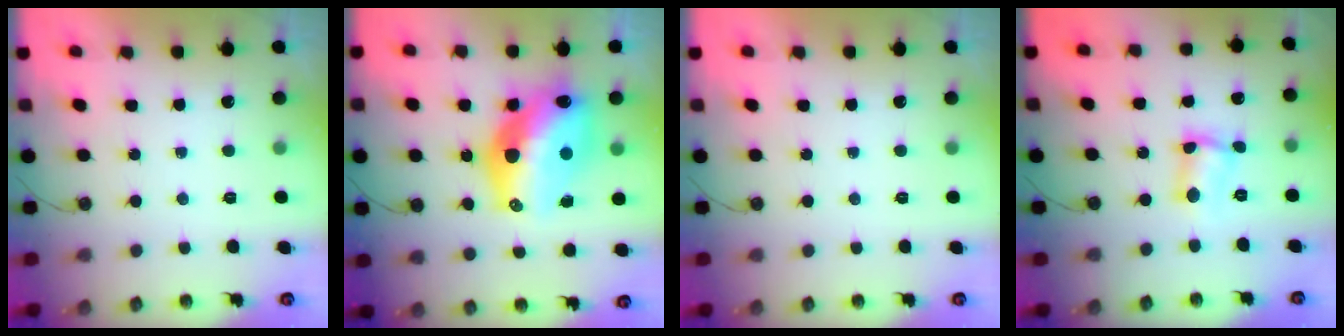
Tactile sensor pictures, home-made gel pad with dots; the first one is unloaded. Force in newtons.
{"total": 20.7, "press": 20.4, "slide": 3.8}
{"total": 0.0}
{"total": 5.0, "press": 4.9, "slide": 0.5}